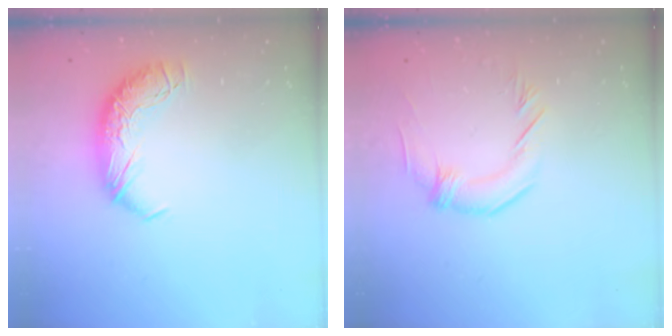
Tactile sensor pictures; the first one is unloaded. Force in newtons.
{"total": 1.3, "press": 1.3, "slide": 0.4}